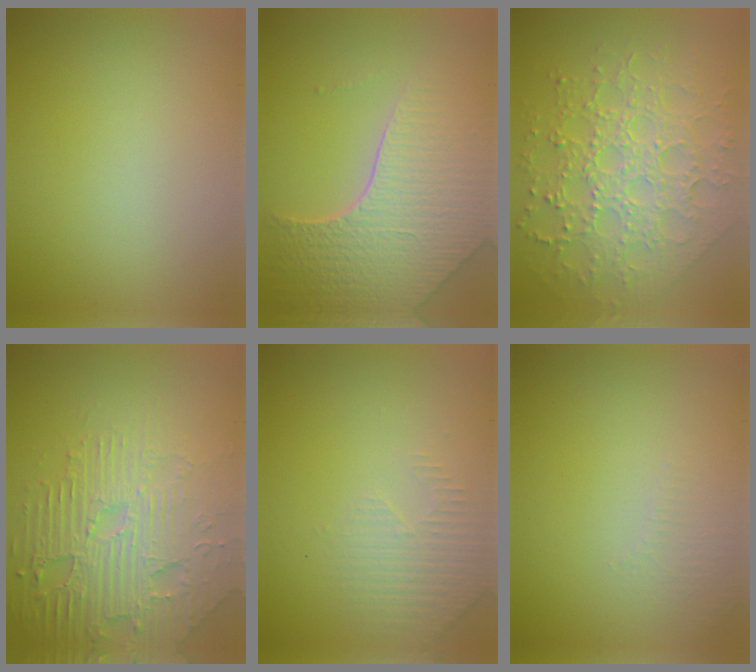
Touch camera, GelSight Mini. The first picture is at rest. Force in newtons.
{"total": 7.0, "press": 5.6, "slide": 4.2}
{"total": 8.0, "press": 5.8, "slide": 5.5}
{"total": 7.2, "press": 5.4, "slide": 4.7}
{"total": 2.3, "press": 2.2, "slide": 0.6}
{"total": 1.4, "press": 1.3, "slide": 0.4}